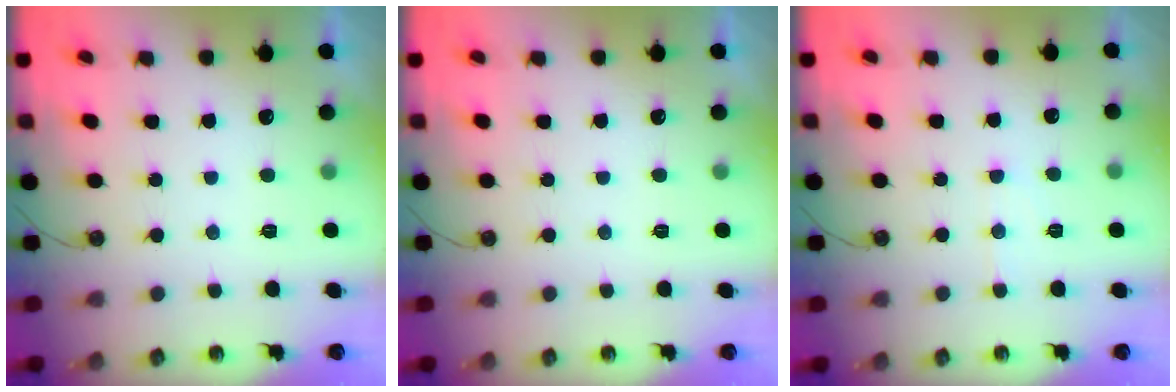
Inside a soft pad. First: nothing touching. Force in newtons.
{"total": 0.0}
{"total": 5.2, "press": 5.1, "slide": 0.6}